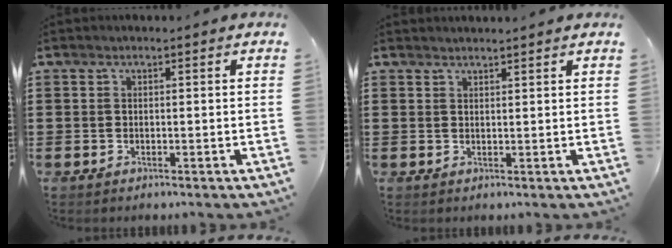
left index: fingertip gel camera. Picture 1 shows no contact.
{"total": 1.2, "force": [1.2, -0.1, 0.1], "torque": [-0.003, -0.002, 0.024]}